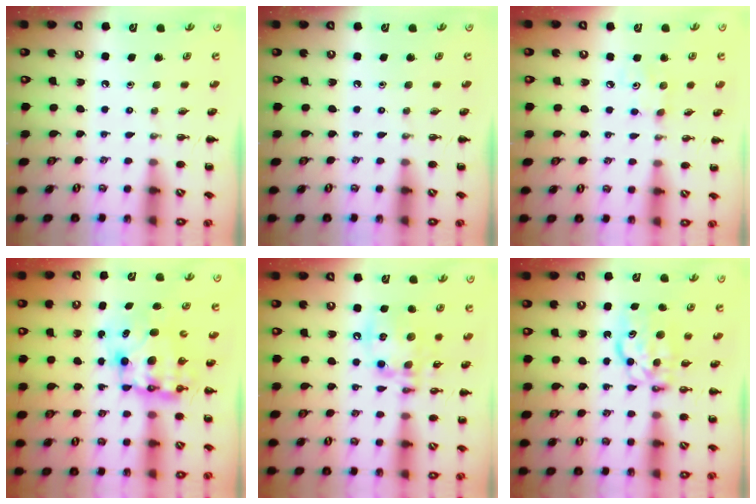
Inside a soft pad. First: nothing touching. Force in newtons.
{"total": 0.0}
{"total": 3.1, "press": 3.0, "slide": 0.7}
{"total": 9.6, "press": 9.3, "slide": 2.2}
{"total": 13.9, "press": 13.6, "slide": 3.1}
{"total": 7.2, "press": 7.2, "slide": 0.4}